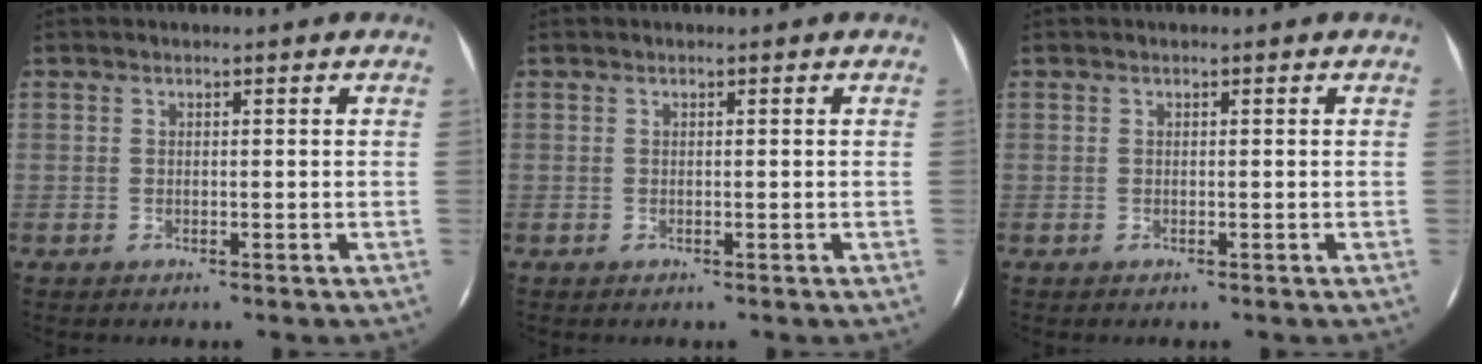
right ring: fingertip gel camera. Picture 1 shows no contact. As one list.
[{"total": 0.0}, {"total": 0.0}]